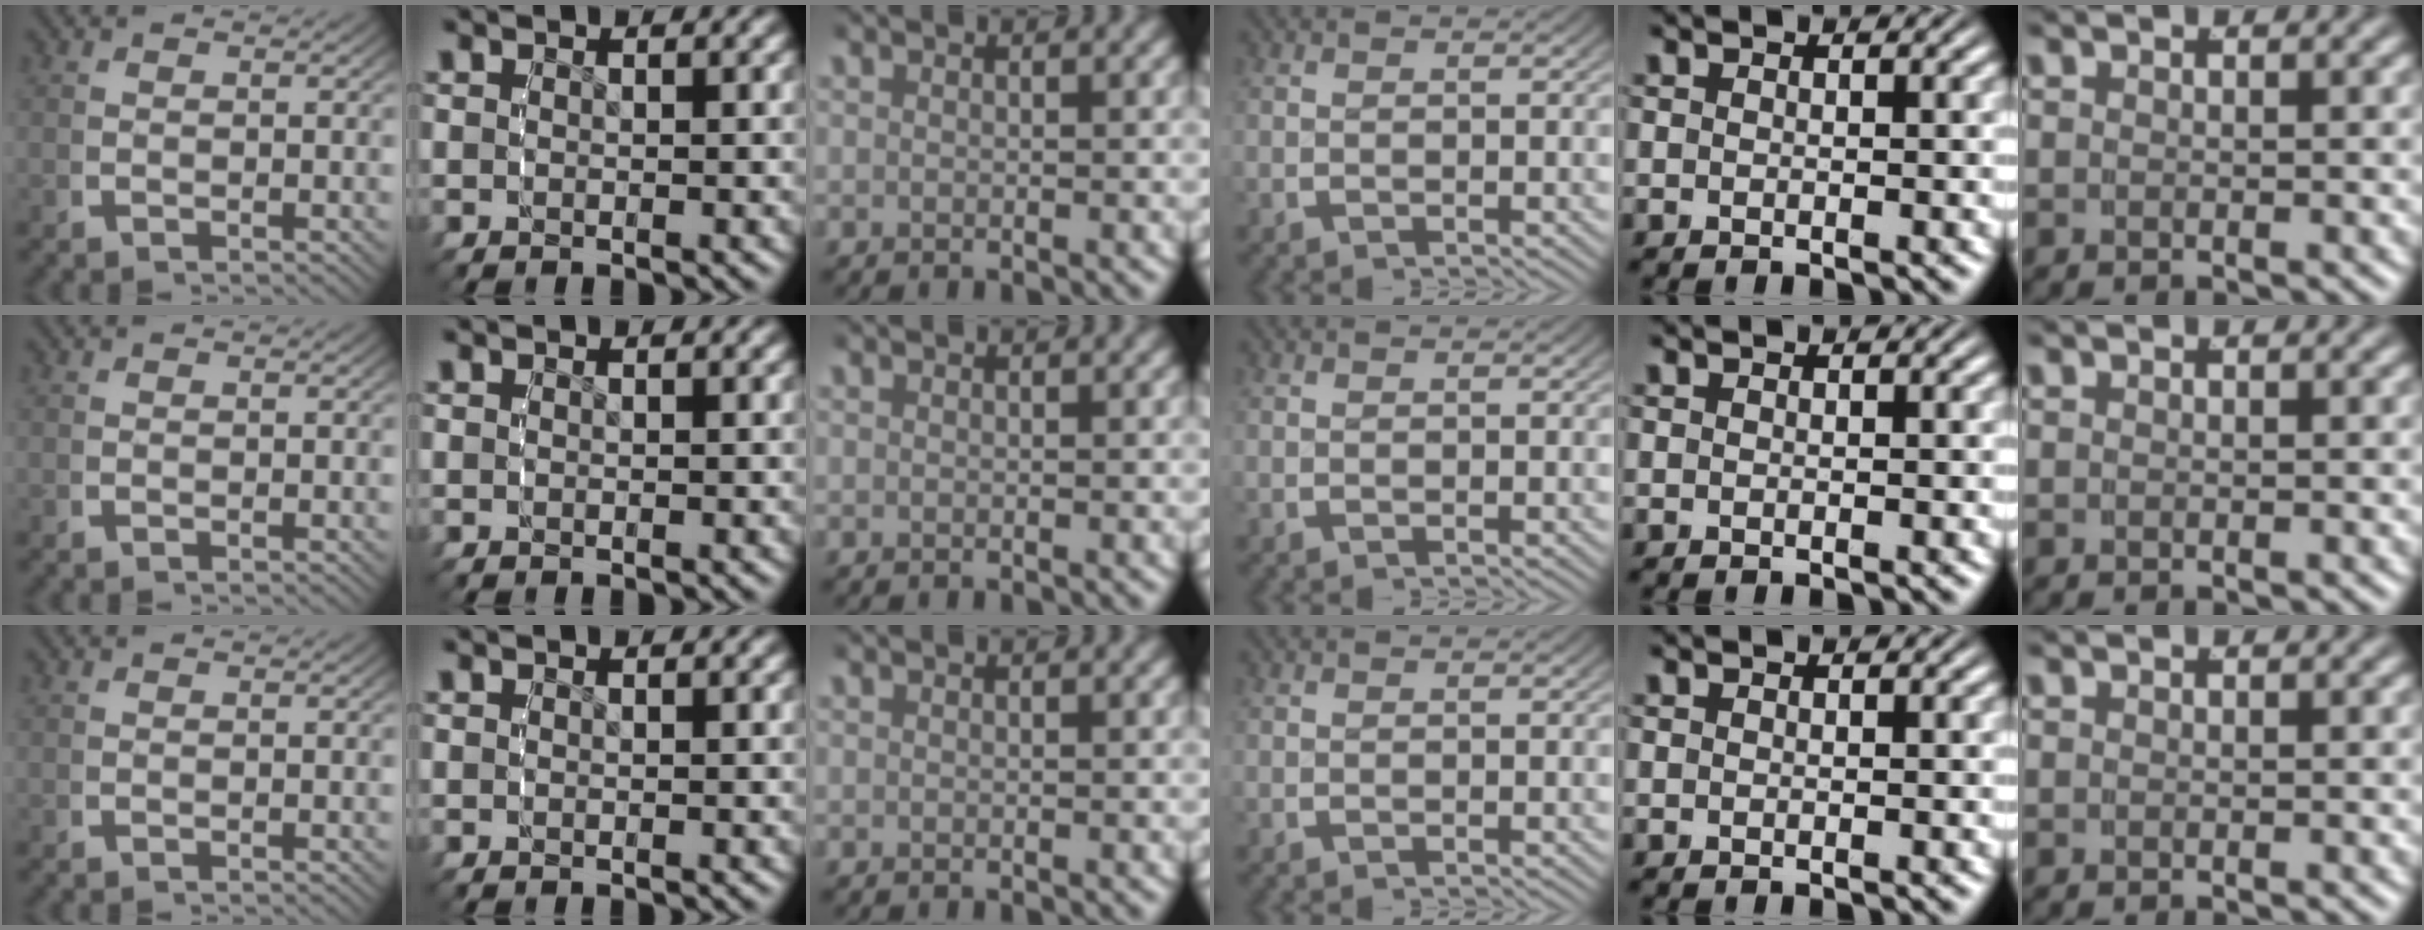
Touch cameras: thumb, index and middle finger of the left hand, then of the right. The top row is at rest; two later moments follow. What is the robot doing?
{"motion": "grasp_and_lifting", "object": "camera"}